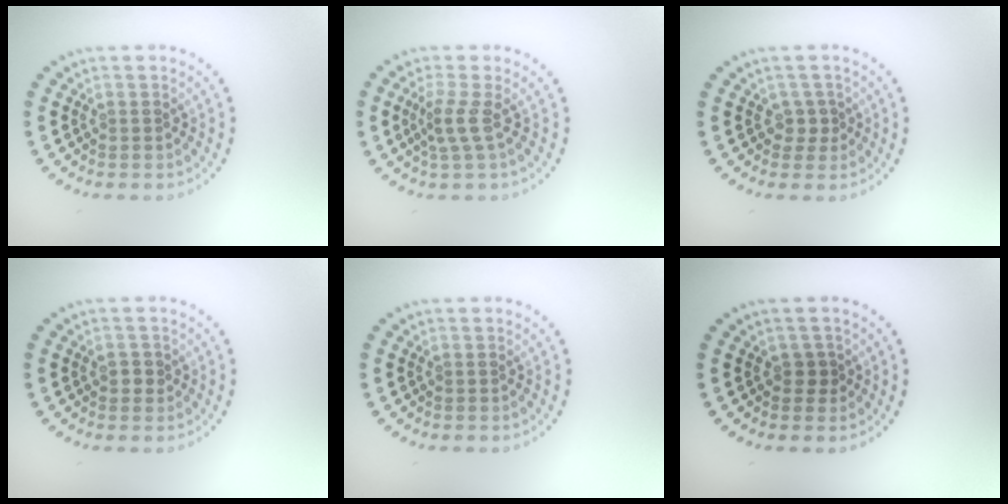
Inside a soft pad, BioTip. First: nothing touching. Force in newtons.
{"total": 2.0, "press": 1.3, "slide": 1.6}
{"total": 1.4, "press": 1.1, "slide": 0.8}
{"total": 1.1, "press": 1.0, "slide": 0.4}
{"total": 0.0}
{"total": 1.1, "press": 0.8, "slide": 0.7}